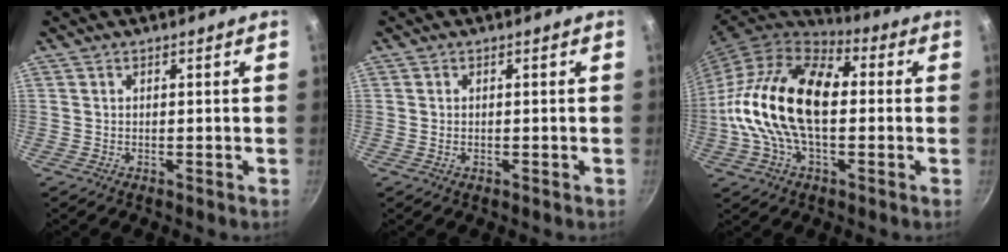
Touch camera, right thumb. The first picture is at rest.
{"total": 0.6, "force": [-0.1, 0.4, 0.5], "torque": [-0.008, 0.002, -0.003]}
{"total": 22.4, "force": [0.1, 13.0, 18.3], "torque": [-0.331, 0.033, -0.016]}